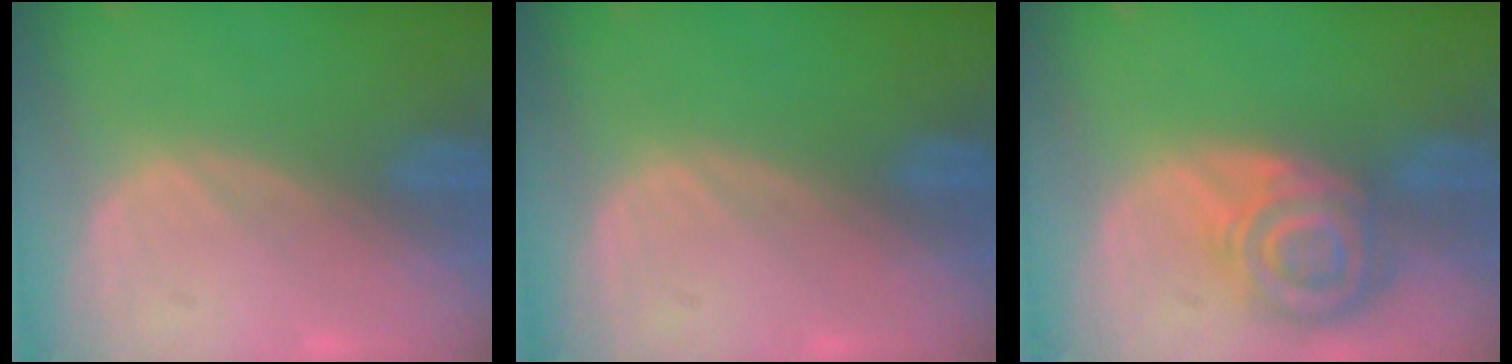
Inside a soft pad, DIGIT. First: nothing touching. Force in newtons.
{"total": 0.0}
{"total": 8.3, "press": 7.2, "slide": 4.1}